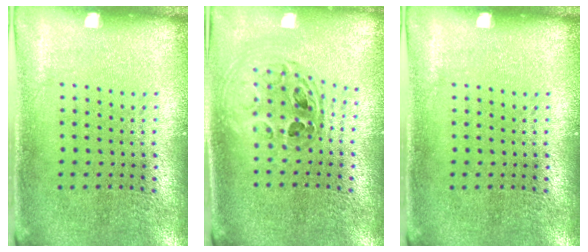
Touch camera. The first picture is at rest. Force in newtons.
{"total": 1.0, "press": 1.0, "slide": 0.2}
{"total": 0.0}